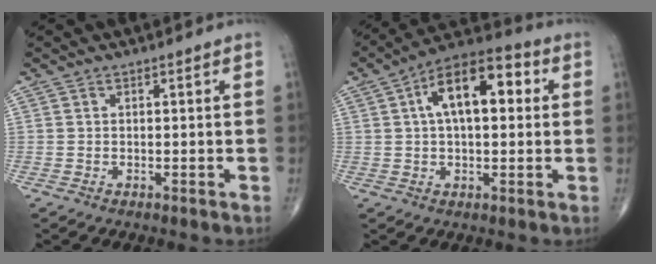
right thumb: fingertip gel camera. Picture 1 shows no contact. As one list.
[{"total": 13.9, "force": [3.0, 6.9, 11.7], "torque": [-0.174, 0.029, 0.039]}]